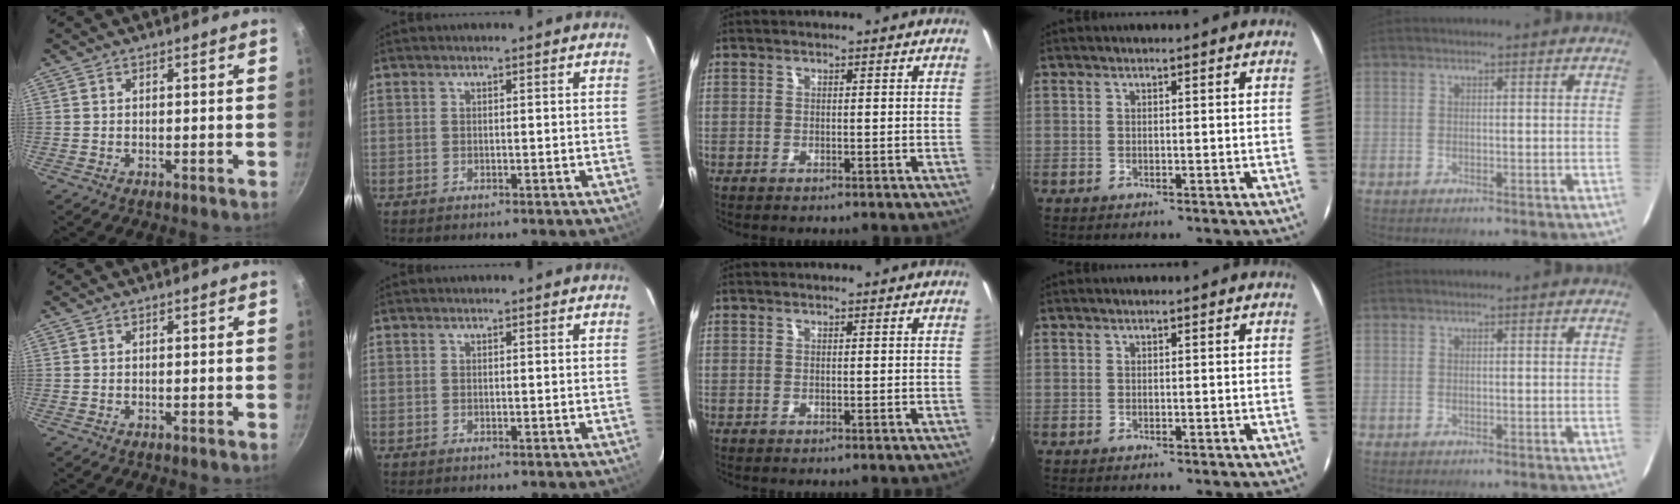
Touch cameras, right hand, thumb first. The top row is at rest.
{}